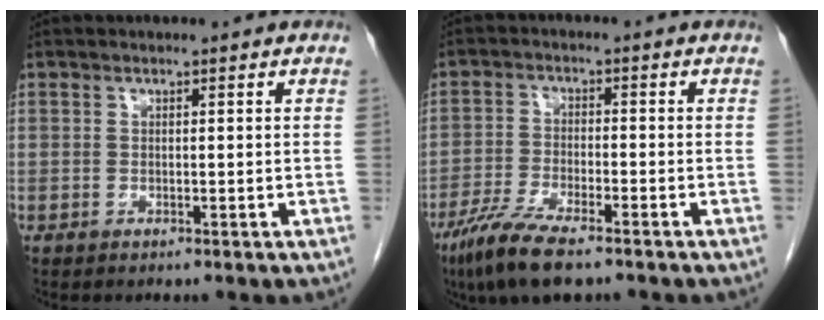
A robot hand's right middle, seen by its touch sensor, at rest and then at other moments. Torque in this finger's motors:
{"motor_torque": [1.21, -0.93, 0.14, 0.10]}